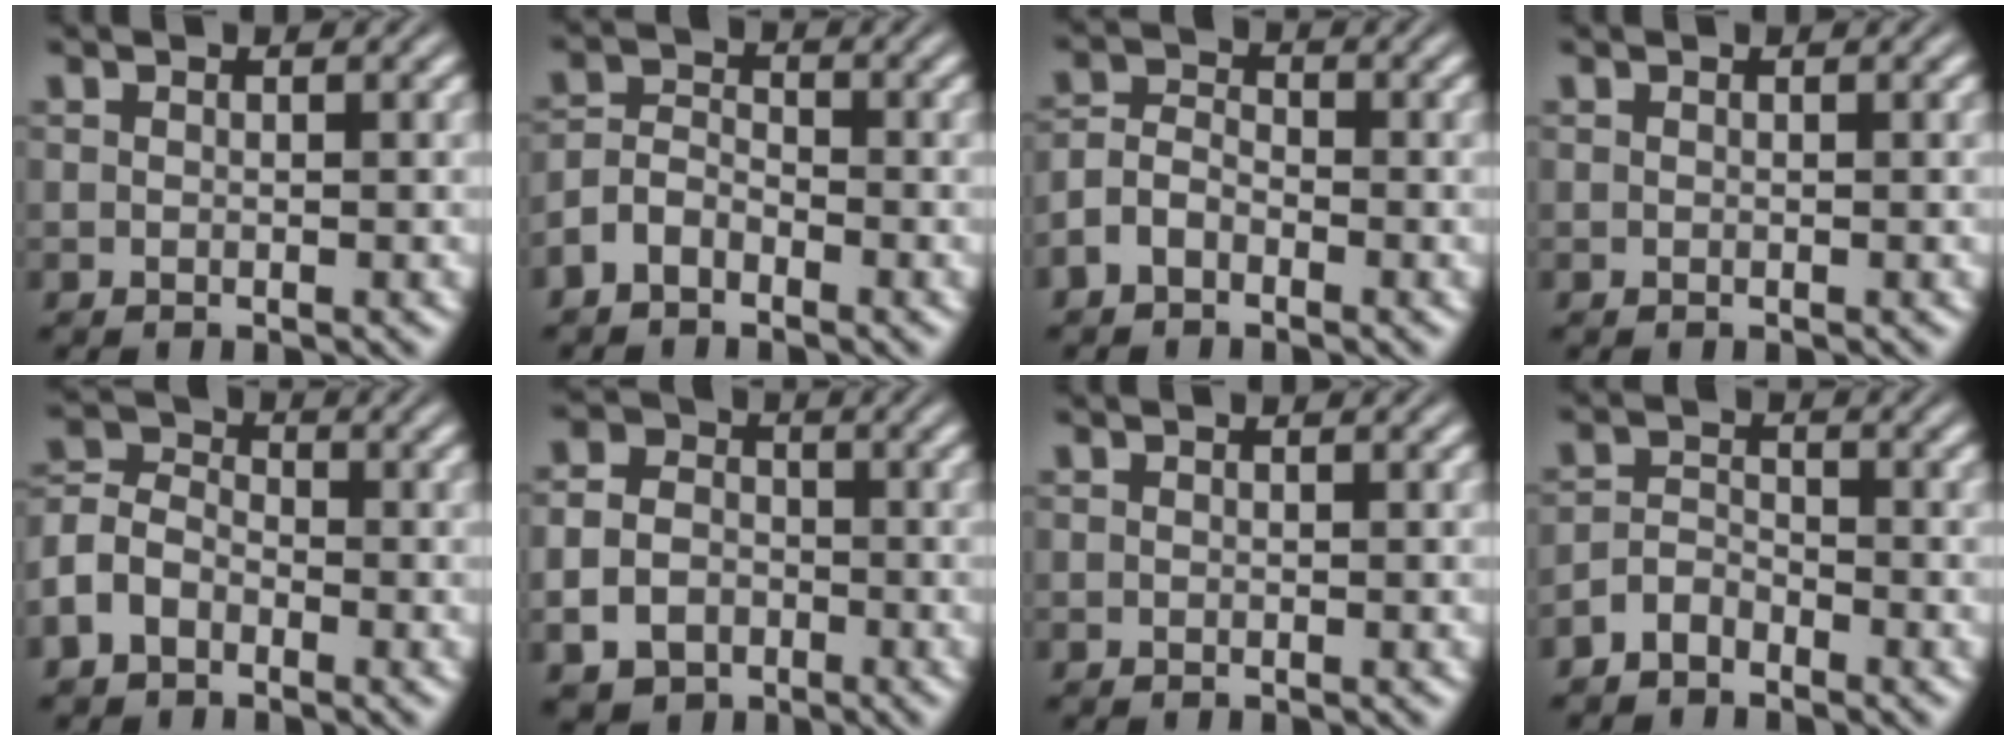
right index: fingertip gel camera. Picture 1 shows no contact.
{"total": 3.2, "force": [-1.8, 2.3, 1.3], "torque": [-0.020, -0.013, -0.030]}
{"total": 2.9, "force": [-1.5, 2.1, 1.4], "torque": [-0.023, -0.015, -0.022]}
{"total": 0.0}
{"total": 4.8, "force": [-1.2, 4.2, 2.1], "torque": [-0.046, -0.016, -0.023]}
{"total": 7.6, "force": [-1.5, 6.9, 2.9], "torque": [-0.038, -0.022, -0.033]}
{"total": 0.0}
{"total": 2.5, "force": [-2.2, 1.0, 0.6], "torque": [0.005, -0.010, -0.035]}